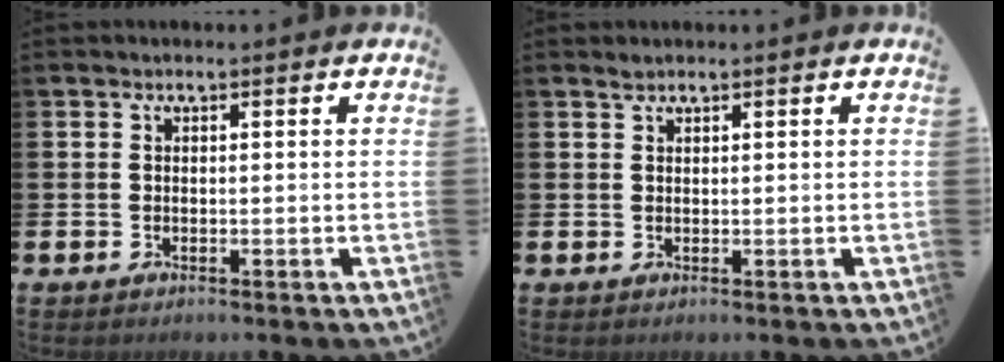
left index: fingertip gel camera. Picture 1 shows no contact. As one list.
[{"total": 1.0, "force": [0.9, 0.2, 0.2], "torque": [-0.001, 0.000, 0.016]}]